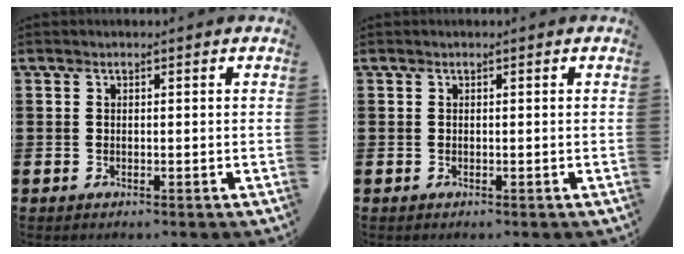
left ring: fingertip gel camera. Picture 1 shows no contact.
{"total": 0.0}